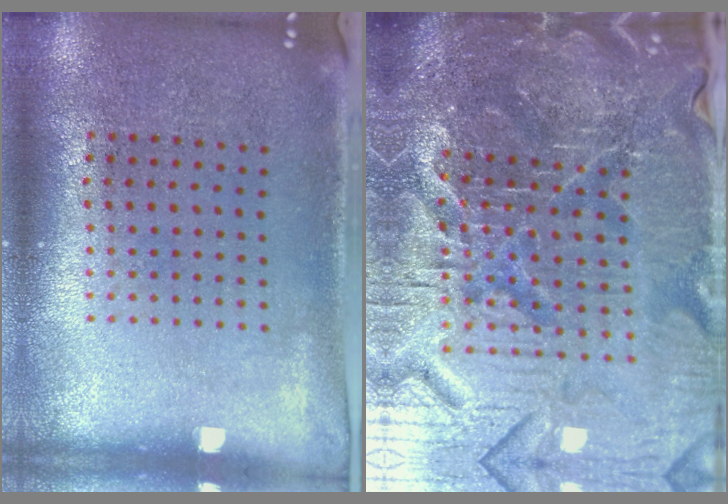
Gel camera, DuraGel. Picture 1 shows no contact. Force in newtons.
{"total": 7.1, "press": 6.3, "slide": 3.2}